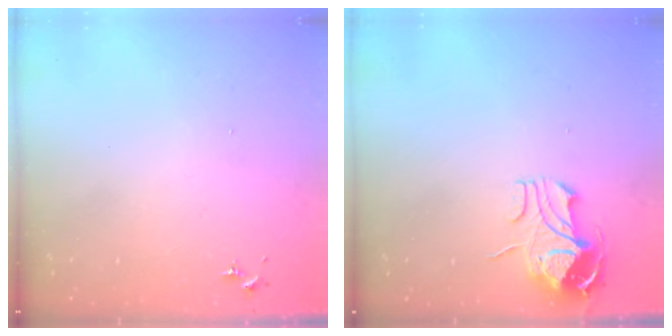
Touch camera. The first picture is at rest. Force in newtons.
{"total": 10.0, "press": 9.9, "slide": 0.6}